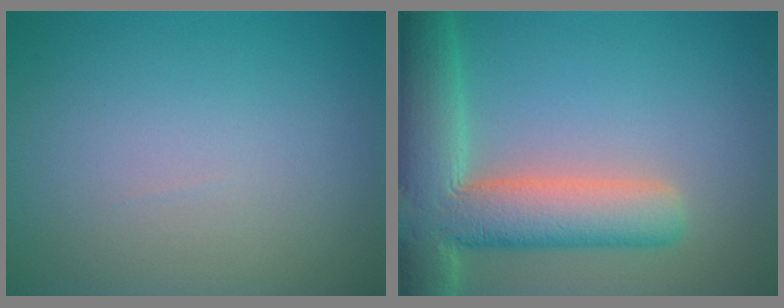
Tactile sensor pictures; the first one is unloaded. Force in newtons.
{"total": 9.7, "press": 9.6, "slide": 1.2}